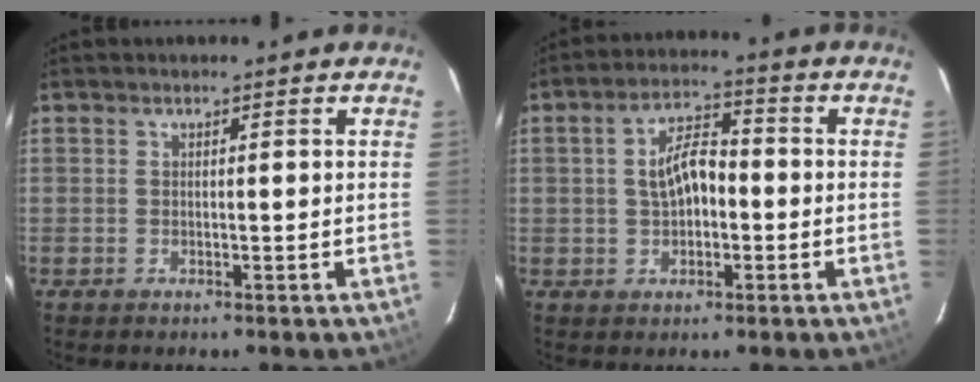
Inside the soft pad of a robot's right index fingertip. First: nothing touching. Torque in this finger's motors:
{"motor_torque": [0.21, -0.04, 0.30, 0.08]}